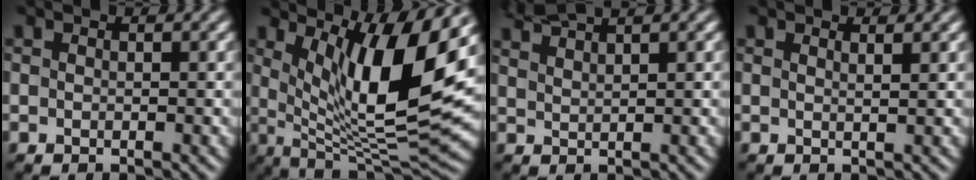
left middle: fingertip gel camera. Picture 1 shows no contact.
{"total": 11.7, "force": [3.6, 3.1, 10.6], "torque": [-0.167, -0.007, 0.068]}
{"total": 3.5, "force": [3.3, 0.3, 1.3], "torque": [-0.015, 0.011, 0.055]}
{"total": 1.1, "force": [0.9, 0.4, 0.6], "torque": [0.000, 0.005, 0.005]}